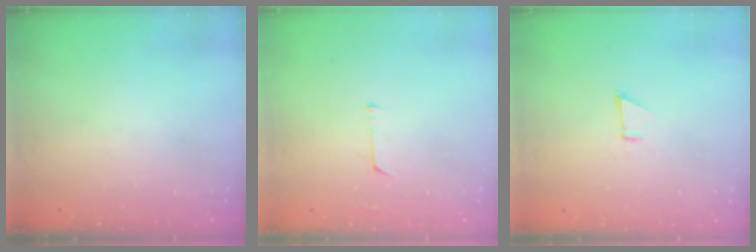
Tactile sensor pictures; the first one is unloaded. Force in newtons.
{"total": 4.6, "press": 4.6, "slide": 0.3}
{"total": 1.9, "press": 1.9, "slide": 0.0}